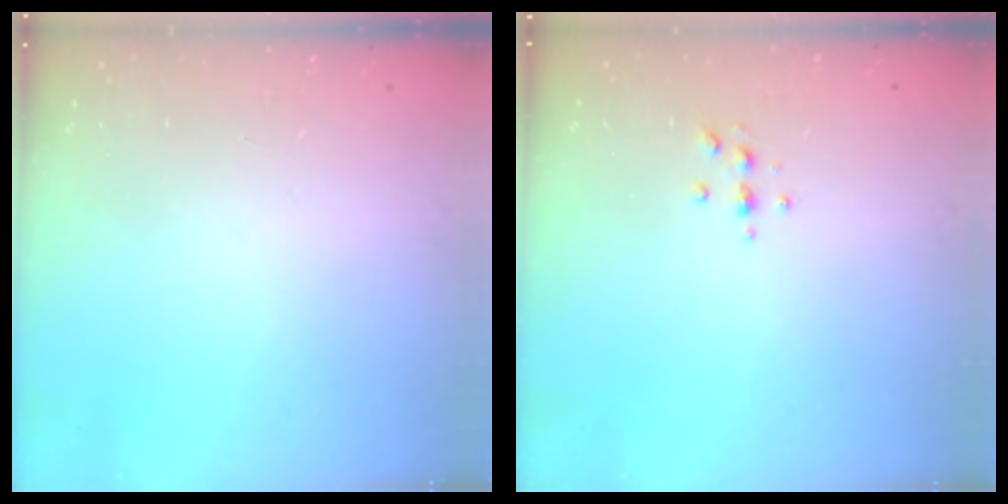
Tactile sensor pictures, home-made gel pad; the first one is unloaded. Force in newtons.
{"total": 4.1, "press": 4.1, "slide": 0.5}